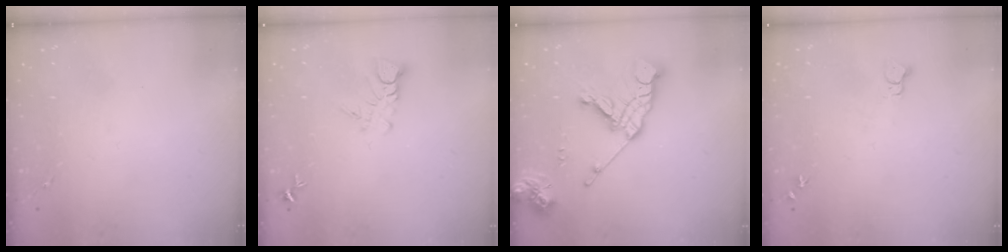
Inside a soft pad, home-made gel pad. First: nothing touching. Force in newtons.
{"total": 5.0, "press": 5.0, "slide": 0.3}
{"total": 16.5, "press": 16.4, "slide": 2.2}
{"total": 3.8, "press": 3.8, "slide": 0.4}